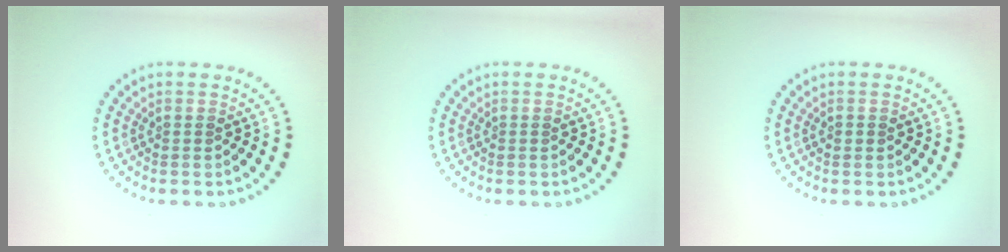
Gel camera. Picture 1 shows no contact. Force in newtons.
{"total": 0.0}
{"total": 0.7, "press": 0.7, "slide": 0.2}